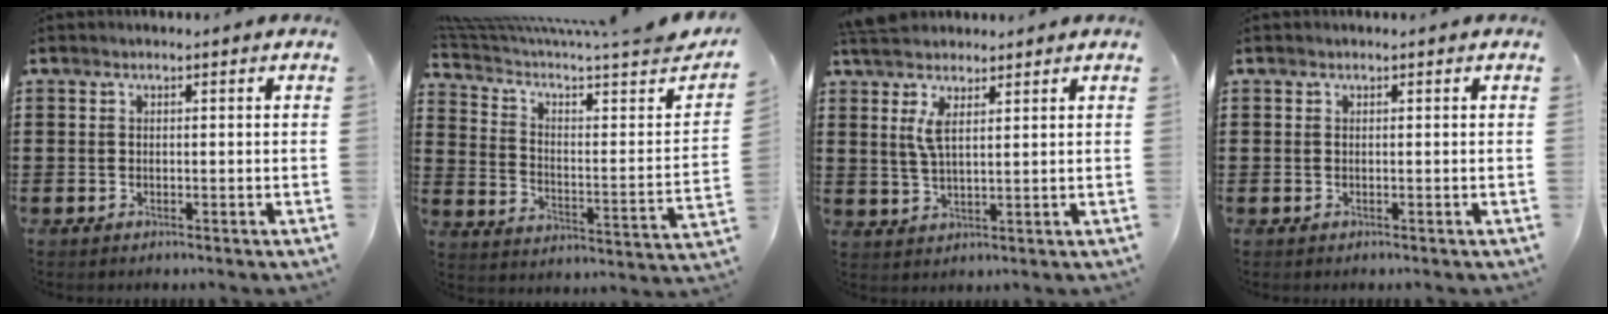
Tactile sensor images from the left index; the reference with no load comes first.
{"total": 5.3, "force": [4.1, 0.0, 3.2], "torque": [-0.076, -0.054, 0.062]}
{"total": 6.0, "force": [3.5, 1.9, 4.6], "torque": [-0.106, -0.003, 0.059]}
{"total": 0.0}